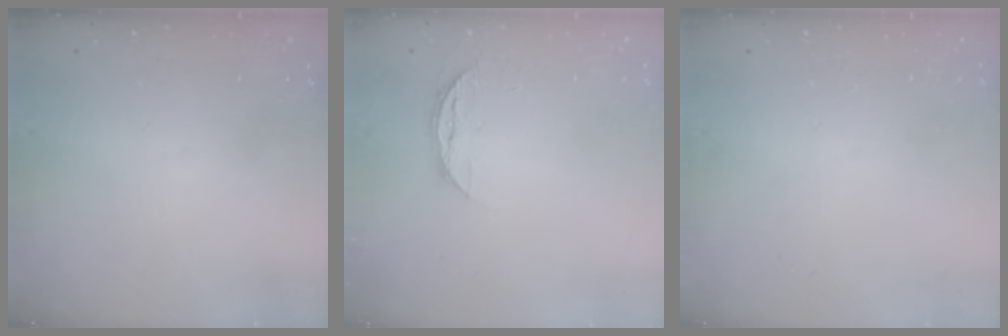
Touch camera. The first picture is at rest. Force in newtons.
{"total": 7.3, "press": 7.3, "slide": 0.6}
{"total": 0.0}